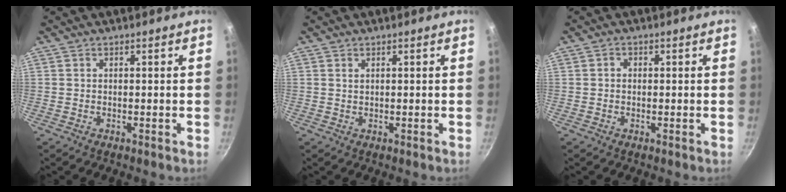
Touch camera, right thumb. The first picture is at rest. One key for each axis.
{"total": 0.9, "fx": 0.5, "fy": 0.5, "fz": 0.6, "tx": -0.011, "ty": 0.001, "tz": 0.011}
{"total": 1.3, "fx": 0.1, "fy": 1.1, "fz": 0.7, "tx": -0.012, "ty": 0.006, "tz": 0.001}